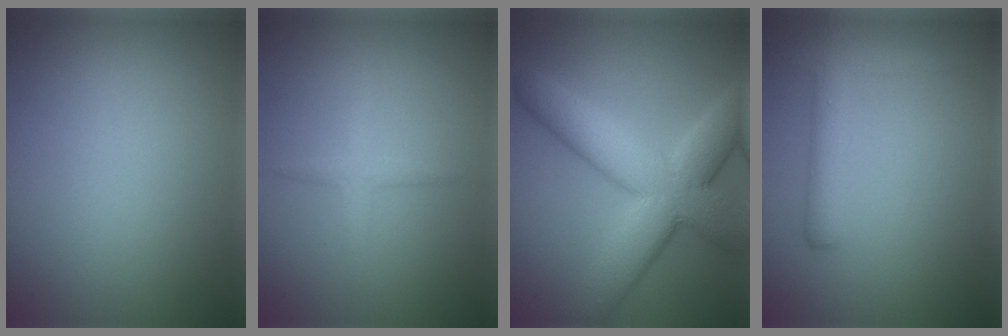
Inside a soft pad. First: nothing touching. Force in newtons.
{"total": 1.5, "press": 1.5, "slide": 0.0}
{"total": 10.5, "press": 10.4, "slide": 0.8}
{"total": 2.9, "press": 2.9, "slide": 0.1}